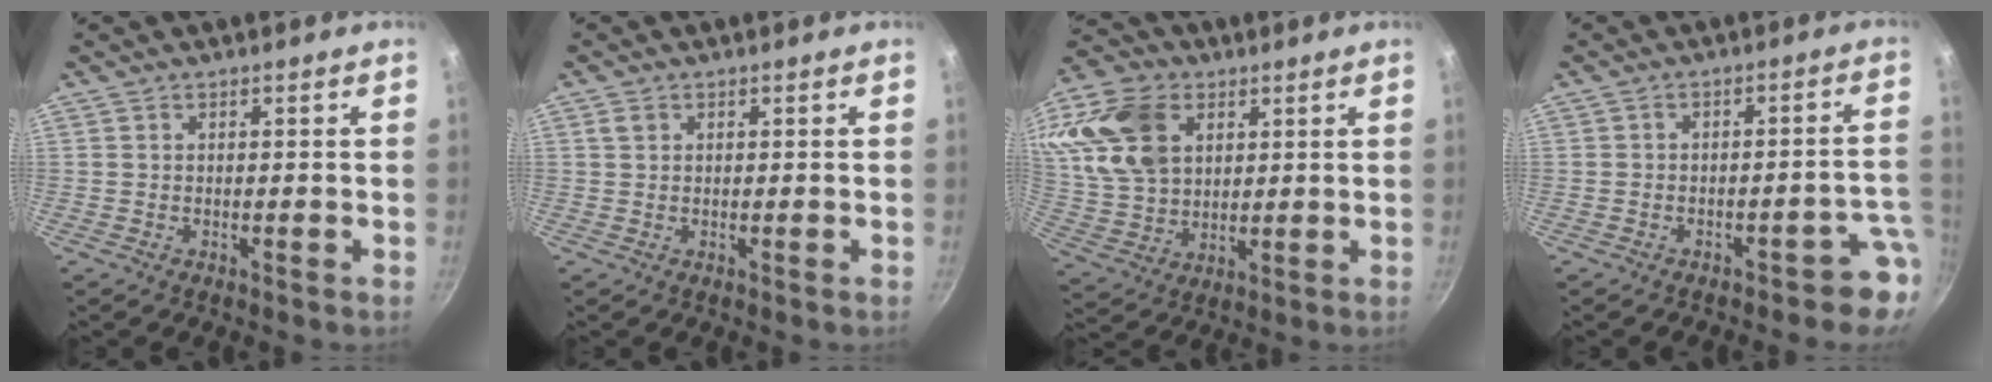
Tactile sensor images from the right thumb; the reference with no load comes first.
{"total": 1.5, "force": [0.6, 1.1, 0.7], "torque": [-0.011, 0.001, 0.010]}
{"total": 15.7, "force": [5.2, 11.5, 9.4], "torque": [-0.159, -0.009, 0.104]}
{"total": 5.3, "force": [-3.2, 2.4, 3.5], "torque": [0.005, 0.044, -0.036]}